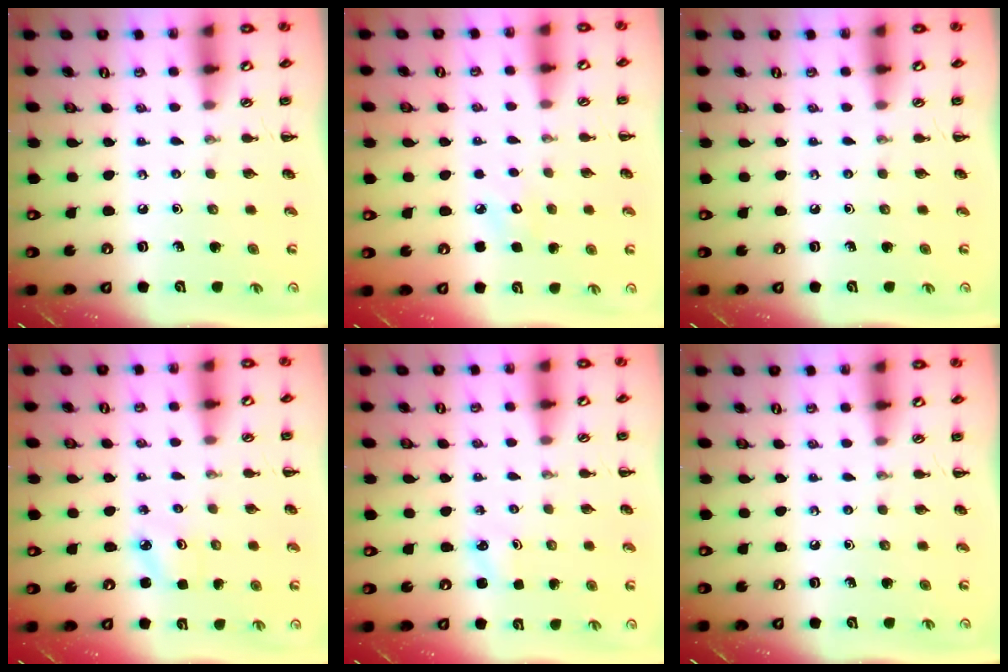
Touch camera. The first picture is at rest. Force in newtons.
{"total": 5.8, "press": 5.6, "slide": 1.3}
{"total": 0.0}
{"total": 2.5, "press": 2.4, "slide": 0.6}
{"total": 1.4, "press": 1.4, "slide": 0.4}
{"total": 0.0}